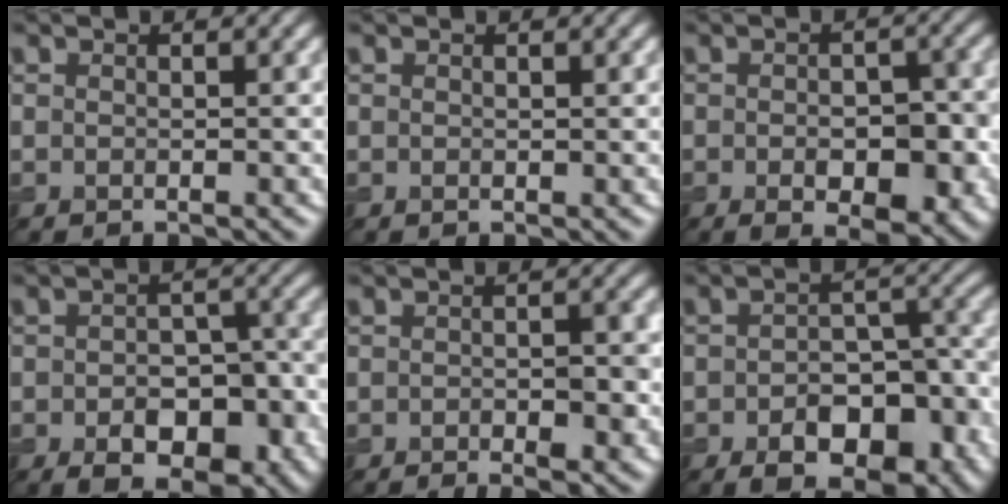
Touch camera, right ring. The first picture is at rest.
{"total": 0.0}
{"total": 5.6, "force": [-2.0, 2.5, 4.6], "torque": [-0.076, 0.001, -0.013]}
{"total": 7.7, "force": [-3.6, 4.3, 5.3], "torque": [-0.086, -0.004, -0.035]}
{"total": 2.8, "force": [-1.3, 0.6, 2.4], "torque": [-0.055, -0.001, -0.007]}
{"total": 9.3, "force": [-4.7, 5.1, 6.3], "torque": [-0.106, -0.006, -0.049]}